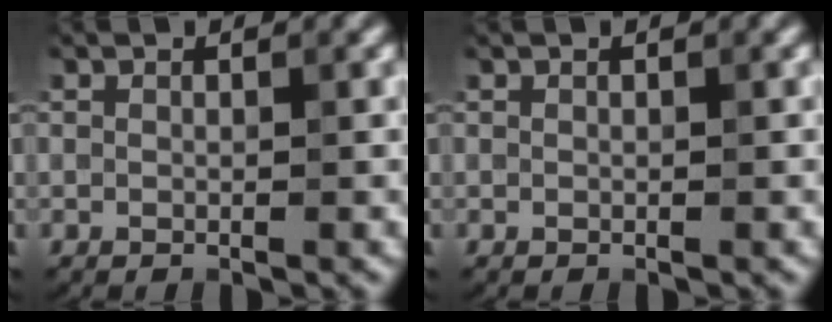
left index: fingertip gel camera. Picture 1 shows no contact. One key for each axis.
{"total": 0.0}